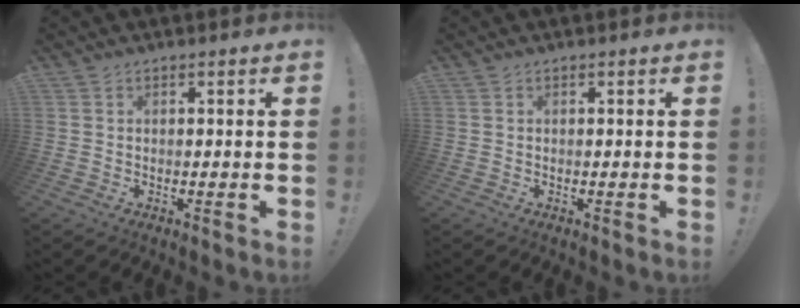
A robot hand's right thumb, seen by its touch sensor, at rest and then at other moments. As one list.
[{"total": 0.0}]